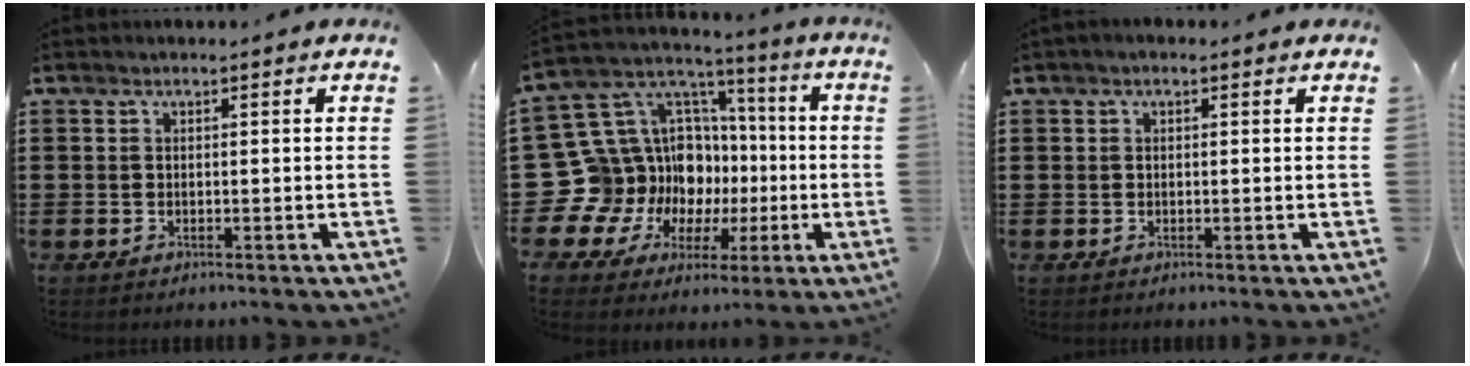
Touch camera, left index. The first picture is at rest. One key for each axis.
{"total": 16.6, "fx": -2.9, "fy": 15.3, "fz": 5.7, "tx": -0.156, "ty": -0.033, "tz": -0.009}
{"total": 0.6, "fx": 0.0, "fy": 0.4, "fz": 0.4, "tx": -0.008, "ty": 0.004, "tz": -0.001}